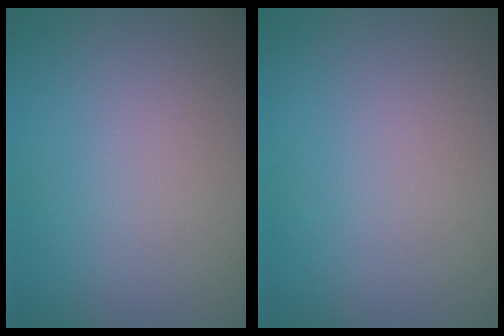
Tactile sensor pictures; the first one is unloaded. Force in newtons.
{"total": 0.0}